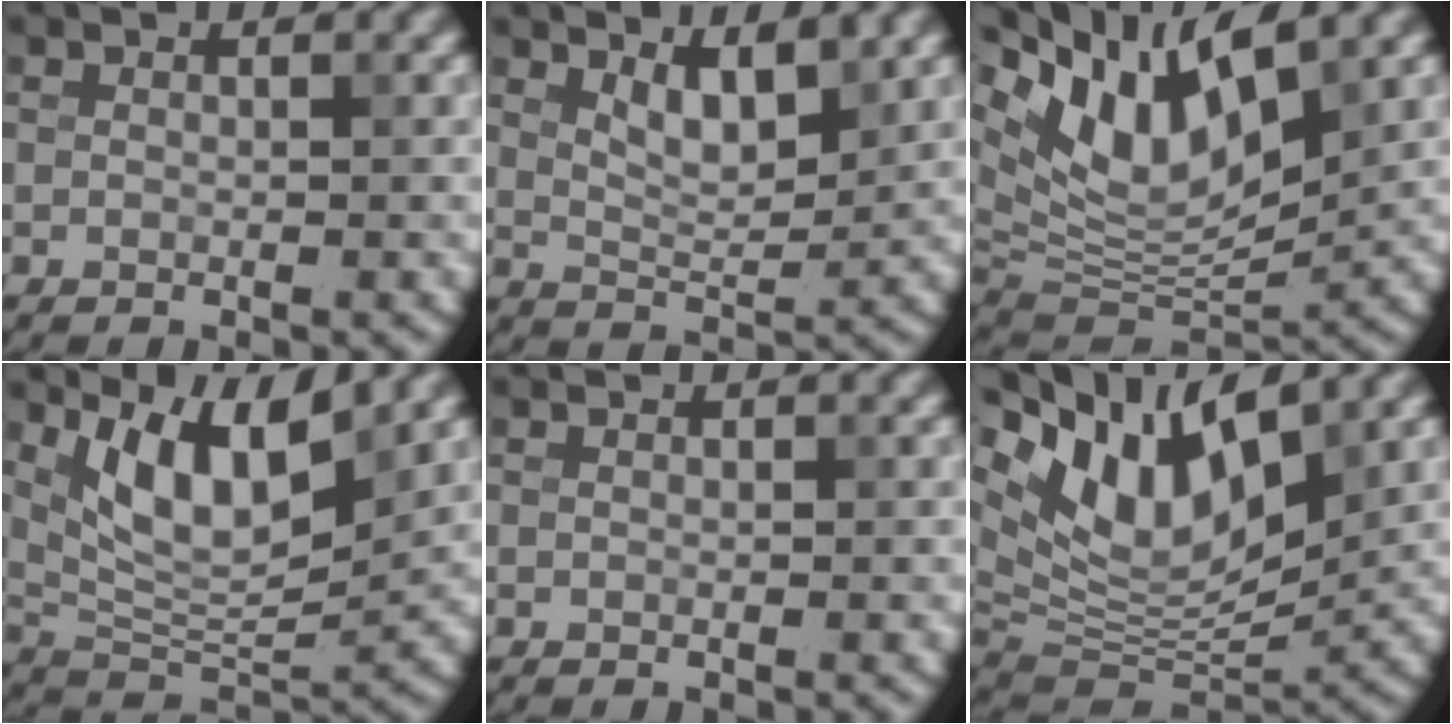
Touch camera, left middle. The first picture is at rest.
{"total": 3.1, "force": [1.8, 1.1, 2.3], "torque": [-0.047, -0.006, 0.034]}
{"total": 10.6, "force": [5.3, 4.7, 7.9], "torque": [-0.152, 0.002, 0.101]}
{"total": 7.5, "force": [3.4, 2.8, 6.1], "torque": [-0.114, -0.015, 0.064]}
{"total": 0.0}
{"total": 11.2, "force": [5.5, 5.3, 8.3], "torque": [-0.159, 0.007, 0.105]}